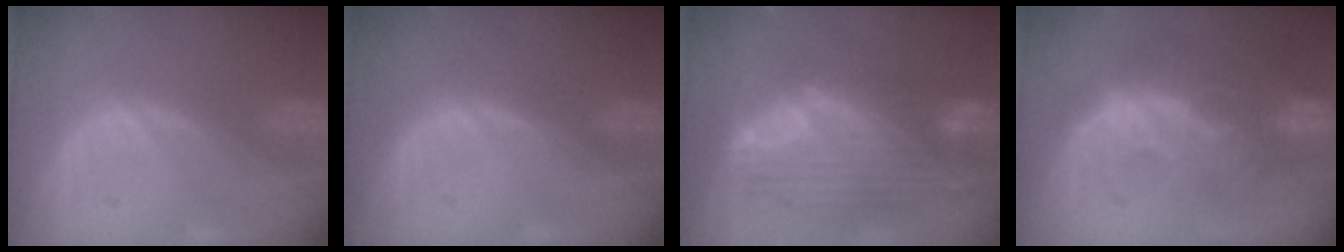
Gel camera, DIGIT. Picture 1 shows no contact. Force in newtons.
{"total": 0.0}
{"total": 12.1, "press": 10.2, "slide": 6.4}
{"total": 10.8, "press": 9.9, "slide": 4.2}